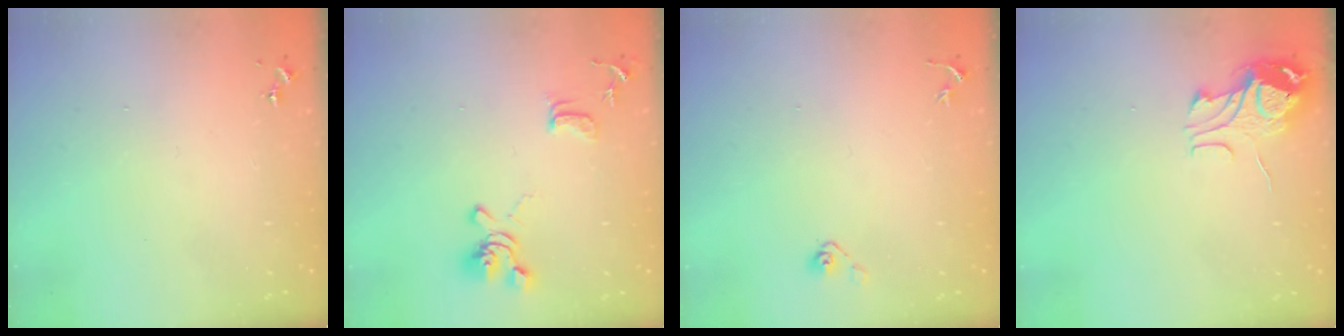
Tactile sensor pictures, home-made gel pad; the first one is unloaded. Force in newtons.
{"total": 13.0, "press": 12.9, "slide": 1.6}
{"total": 3.9, "press": 3.4, "slide": 1.9}
{"total": 9.8, "press": 9.8, "slide": 1.2}